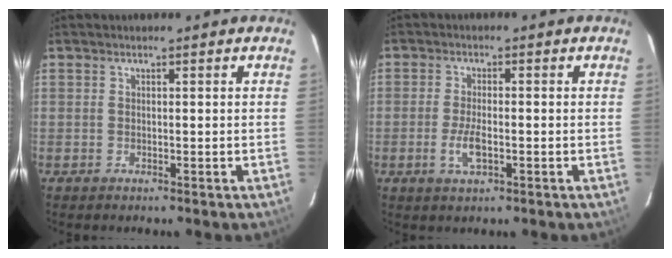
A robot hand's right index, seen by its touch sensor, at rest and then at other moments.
{"total": 4.4, "force": [-1.5, 1.5, 3.9], "torque": [-0.084, -0.005, -0.028]}